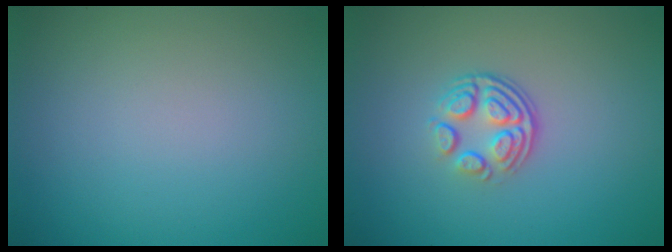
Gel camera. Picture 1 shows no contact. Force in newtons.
{"total": 3.7, "press": 2.6, "slide": 2.7}